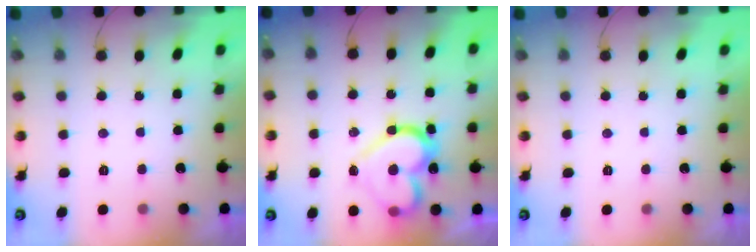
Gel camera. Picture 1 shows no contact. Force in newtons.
{"total": 16.9, "press": 16.8, "slide": 1.3}
{"total": 2.0, "press": 2.0, "slide": 0.1}